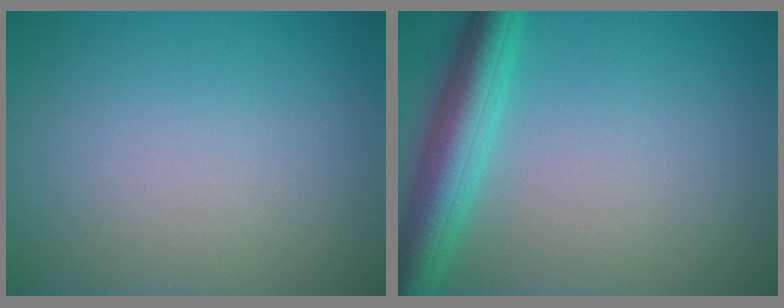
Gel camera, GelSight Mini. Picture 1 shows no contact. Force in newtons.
{"total": 5.6, "press": 5.6, "slide": 0.3}